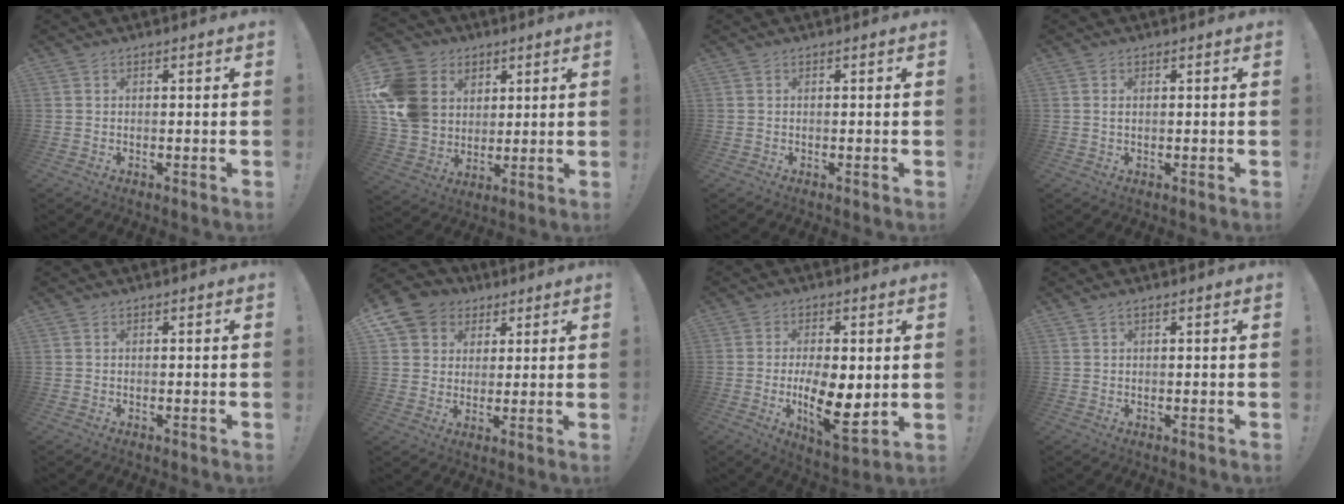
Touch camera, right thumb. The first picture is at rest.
{"total": 17.4, "force": [5.1, 14.5, 8.1], "torque": [-0.153, -0.015, 0.110]}
{"total": 0.0}
{"total": 1.1, "force": [0.4, 0.4, 0.9], "torque": [-0.013, -0.002, 0.006]}
{"total": 0.0}
{"total": 9.0, "force": [3.9, 7.8, 2.4], "torque": [-0.031, -0.025, 0.080]}
{"total": 13.3, "force": [-1.5, 6.2, 11.7], "torque": [-0.187, -0.016, -0.022]}
{"total": 1.1, "force": [0.6, 0.1, 0.9], "torque": [-0.023, 0.001, 0.013]}